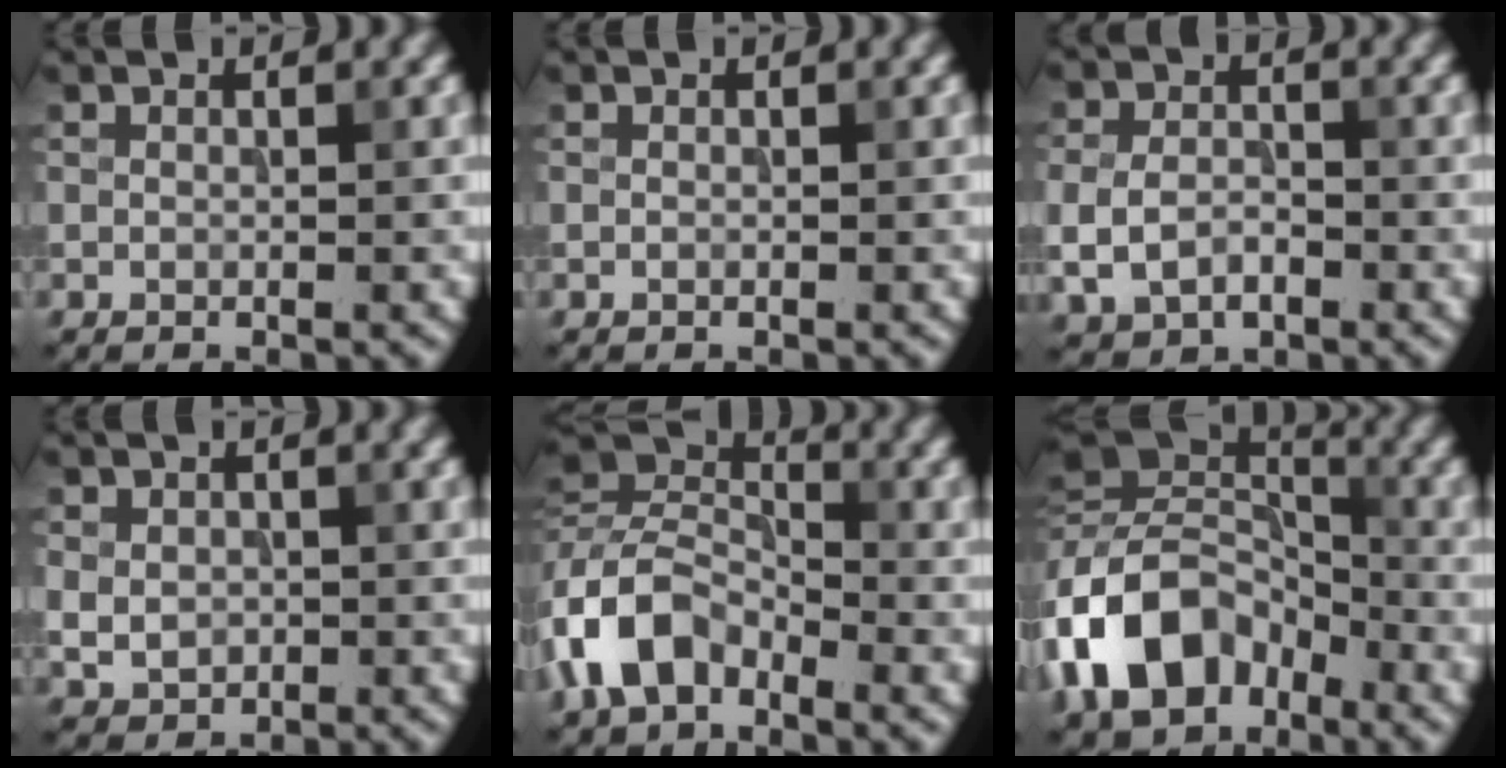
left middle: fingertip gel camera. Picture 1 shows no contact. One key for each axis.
{"total": 0.0}
{"total": 3.6, "fx": -1.0, "fy": 2.6, "fz": 2.3, "tx": -0.050, "ty": -0.005, "tz": -0.021}
{"total": 2.9, "fx": -0.2, "fy": 2.5, "fz": 1.5, "tx": -0.028, "ty": -0.006, "tz": -0.003}
{"total": 7.3, "fx": -3.7, "fy": 4.5, "fz": 4.3, "tx": -0.087, "ty": 0.011, "tz": -0.087}
{"total": 11.3, "fx": -4.6, "fy": 7.6, "fz": 7.0, "tx": -0.137, "ty": 0.008, "tz": -0.102}